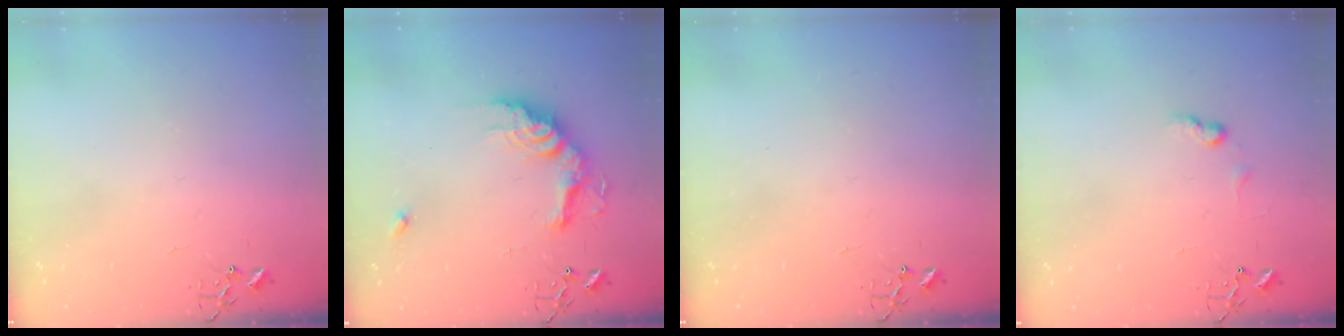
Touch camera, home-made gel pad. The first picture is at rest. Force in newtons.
{"total": 17.3, "press": 17.2, "slide": 1.5}
{"total": 0.0}
{"total": 6.0, "press": 6.0, "slide": 0.8}